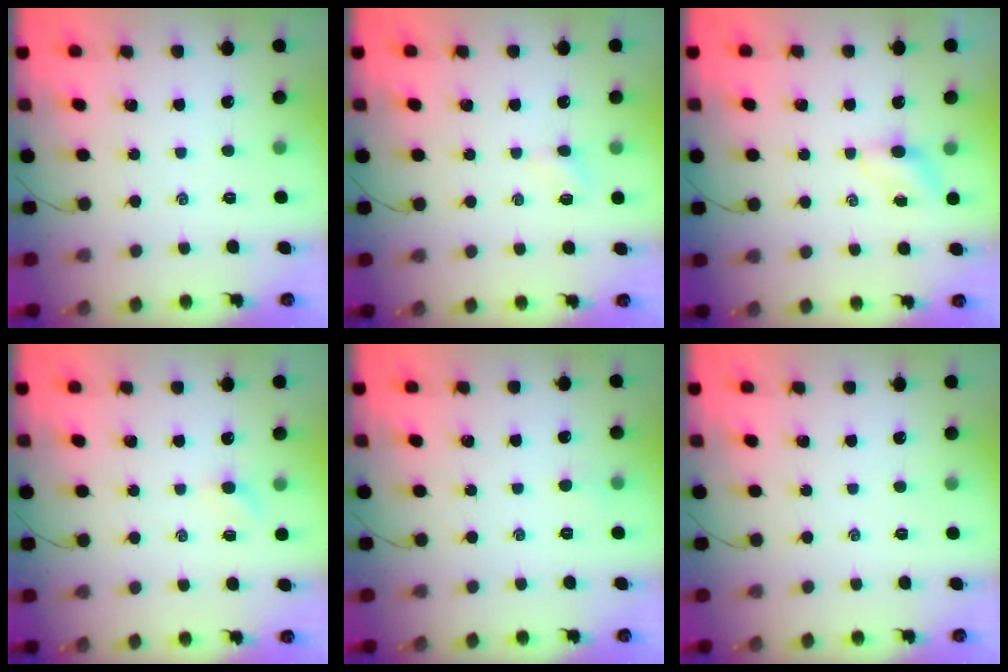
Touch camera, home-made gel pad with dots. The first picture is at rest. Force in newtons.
{"total": 2.6, "press": 2.5, "slide": 0.9}
{"total": 3.5, "press": 3.3, "slide": 1.2}
{"total": 2.8, "press": 2.7, "slide": 0.9}
{"total": 2.4, "press": 2.3, "slide": 0.7}
{"total": 0.0}